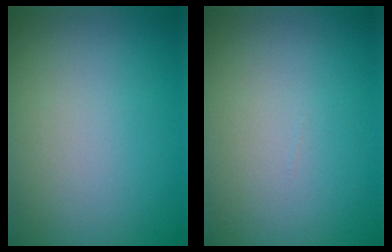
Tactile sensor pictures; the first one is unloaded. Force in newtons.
{"total": 0.0}